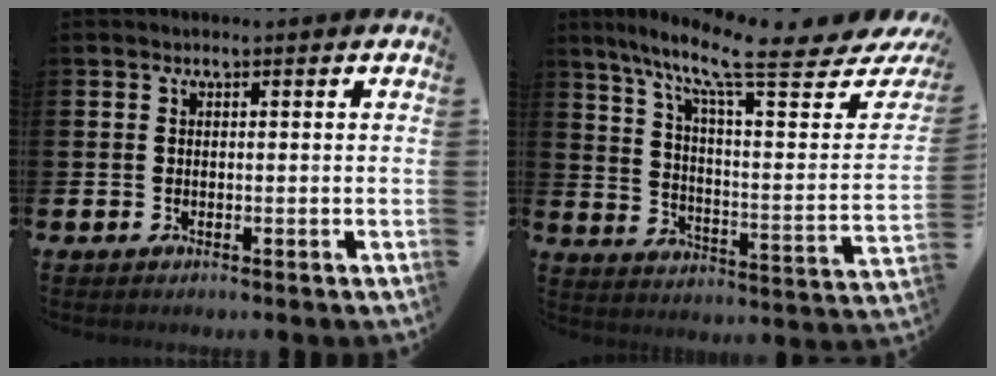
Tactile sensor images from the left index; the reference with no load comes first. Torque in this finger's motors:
{"motor_torque": [1.04, -1.10, 0.73, 0.21]}